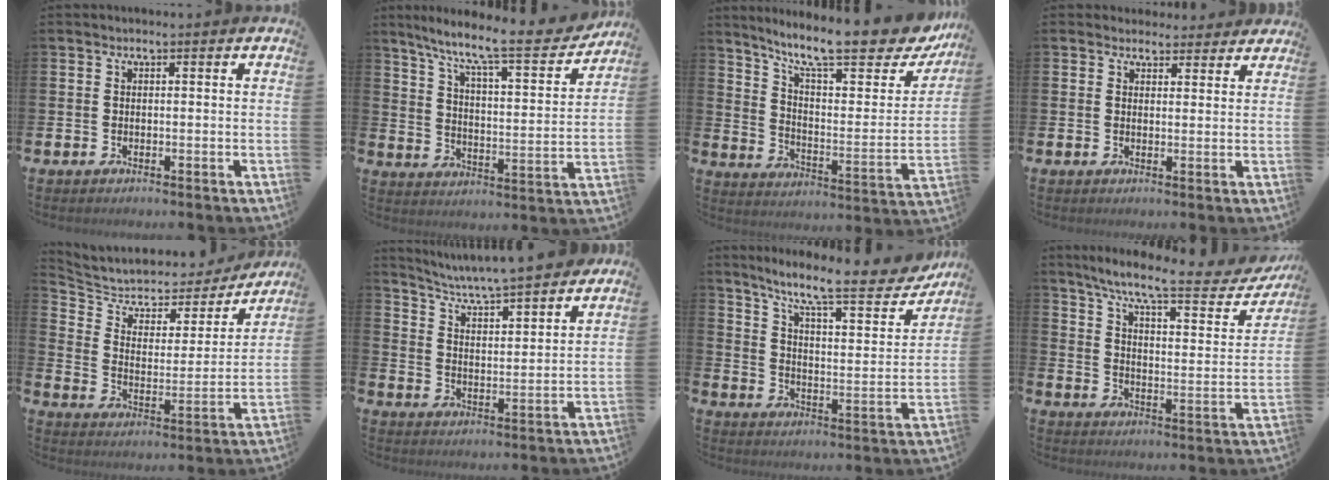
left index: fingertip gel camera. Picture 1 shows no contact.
{"total": 9.5, "force": [8.2, 1.2, 4.5], "torque": [-0.107, -0.060, 0.131]}
{"total": 12.8, "force": [10.5, 2.7, 6.8], "torque": [-0.131, -0.080, 0.172]}
{"total": 3.1, "force": [2.9, 1.2, -0.3], "torque": [0.006, -0.011, 0.052]}
{"total": 6.0, "force": [5.2, 2.7, 1.2], "torque": [-0.064, -0.040, 0.085]}
{"total": 6.2, "force": [5.9, -0.1, 1.8], "torque": [-0.061, -0.049, 0.097]}
{"total": 11.1, "force": [9.1, 2.0, 6.2], "torque": [-0.130, -0.057, 0.145]}
{"total": 9.5, "force": [7.9, 1.3, 5.1], "torque": [-0.118, -0.047, 0.127]}